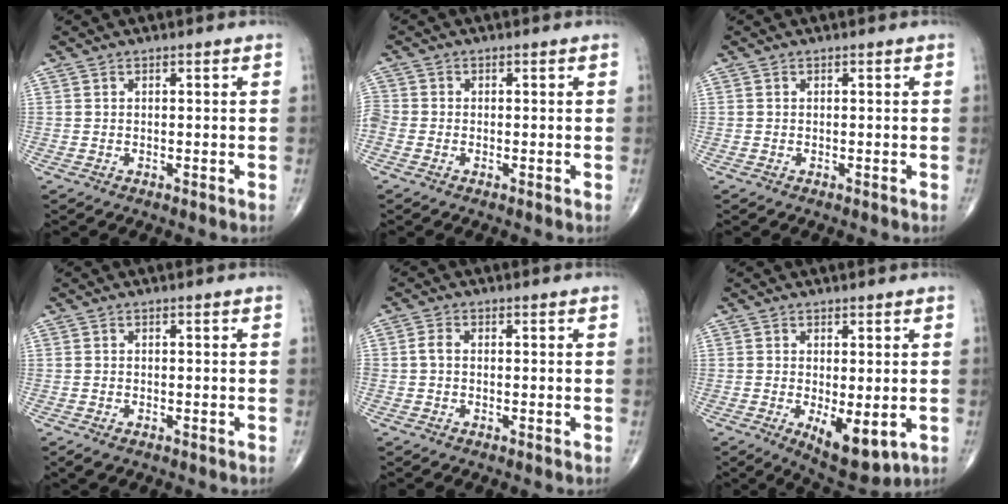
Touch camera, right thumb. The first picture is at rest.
{"total": 3.3, "force": [-1.2, 2.4, 1.9], "torque": [-0.059, 0.005, -0.030]}
{"total": 0.0}
{"total": 1.7, "force": [-1.0, 0.9, 1.1], "torque": [-0.024, 0.000, -0.013]}
{"total": 1.9, "force": [-0.2, 1.1, 1.5], "torque": [-0.032, 0.001, -0.010]}
{"total": 8.4, "force": [-1.9, 3.6, 7.4], "torque": [-0.104, -0.021, -0.019]}